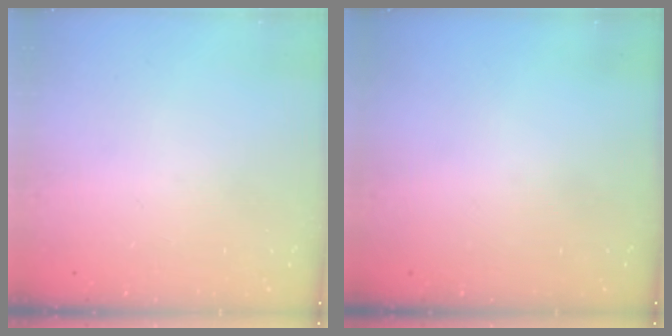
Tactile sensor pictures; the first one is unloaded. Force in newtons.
{"total": 0.0}